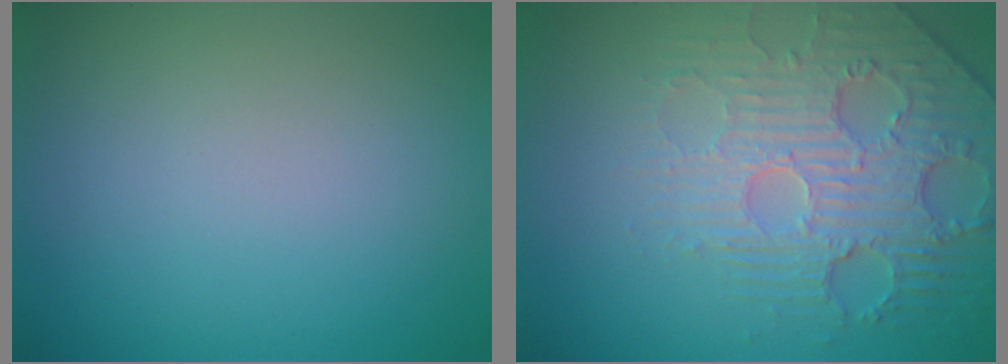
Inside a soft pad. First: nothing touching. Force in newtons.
{"total": 4.4, "press": 4.0, "slide": 1.7}